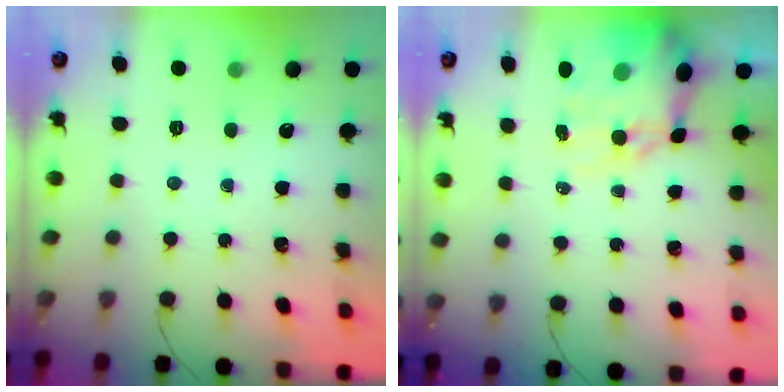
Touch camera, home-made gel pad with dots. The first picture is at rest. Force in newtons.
{"total": 13.4, "press": 12.9, "slide": 3.6}